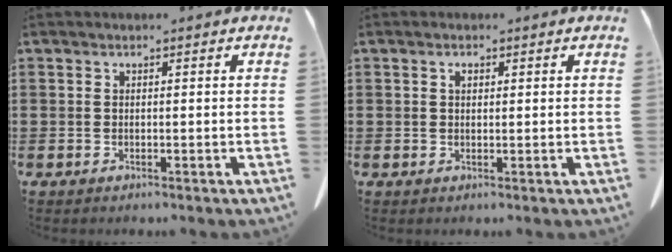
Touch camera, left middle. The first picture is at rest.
{"total": 1.2, "force": [0.6, 0.6, 0.8], "torque": [-0.018, 0.005, 0.010]}